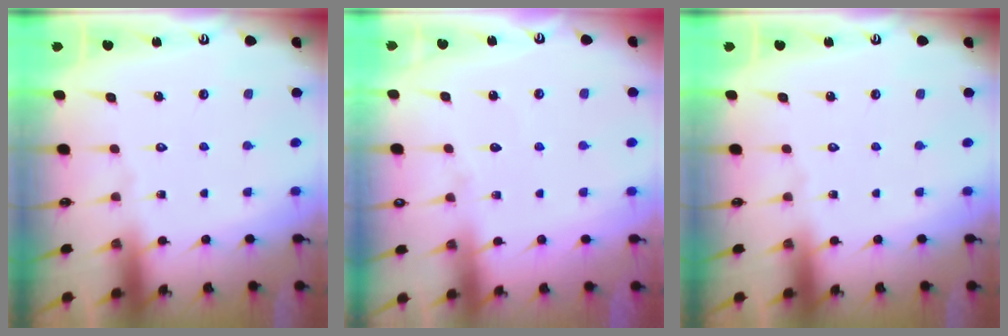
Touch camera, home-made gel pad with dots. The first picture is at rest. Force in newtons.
{"total": 3.2, "press": 3.2, "slide": 0.4}
{"total": 0.0}